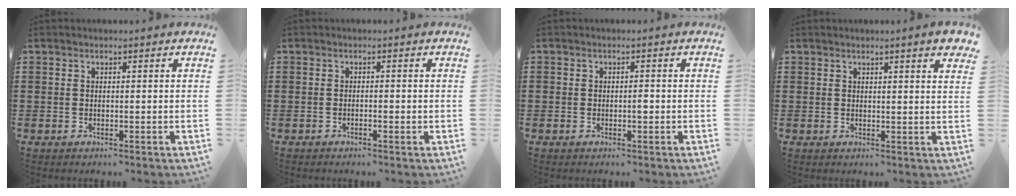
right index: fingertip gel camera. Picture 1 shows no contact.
{"total": 1.0, "force": [-0.6, 0.0, 0.8], "torque": [-0.014, -0.005, -0.011]}
{"total": 1.2, "force": [-0.4, 0.5, 1.0], "torque": [-0.020, -0.002, -0.008]}
{"total": 2.3, "force": [1.7, -0.2, 1.5], "torque": [-0.032, 0.001, 0.031]}